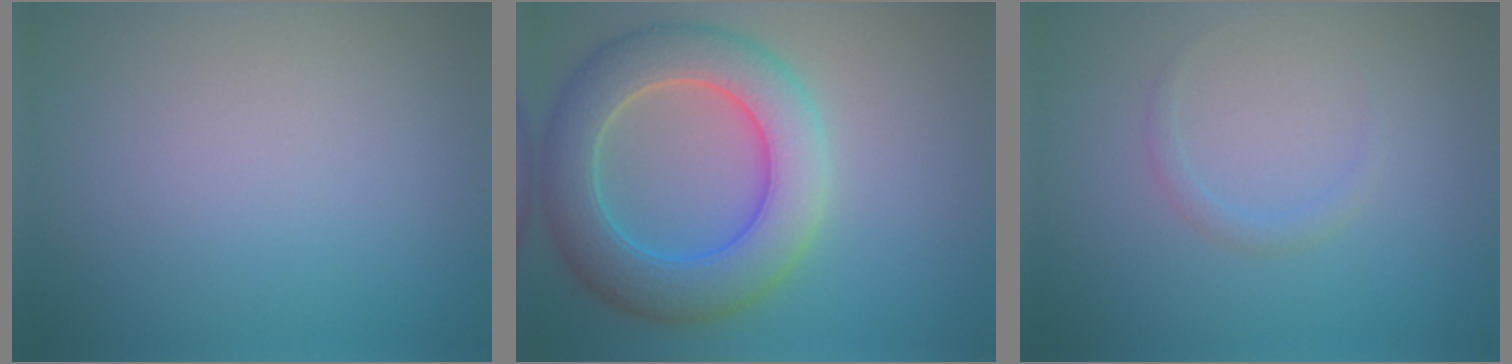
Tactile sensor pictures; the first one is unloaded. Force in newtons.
{"total": 8.3, "press": 8.3, "slide": 0.5}
{"total": 1.0, "press": 1.0, "slide": 0.0}